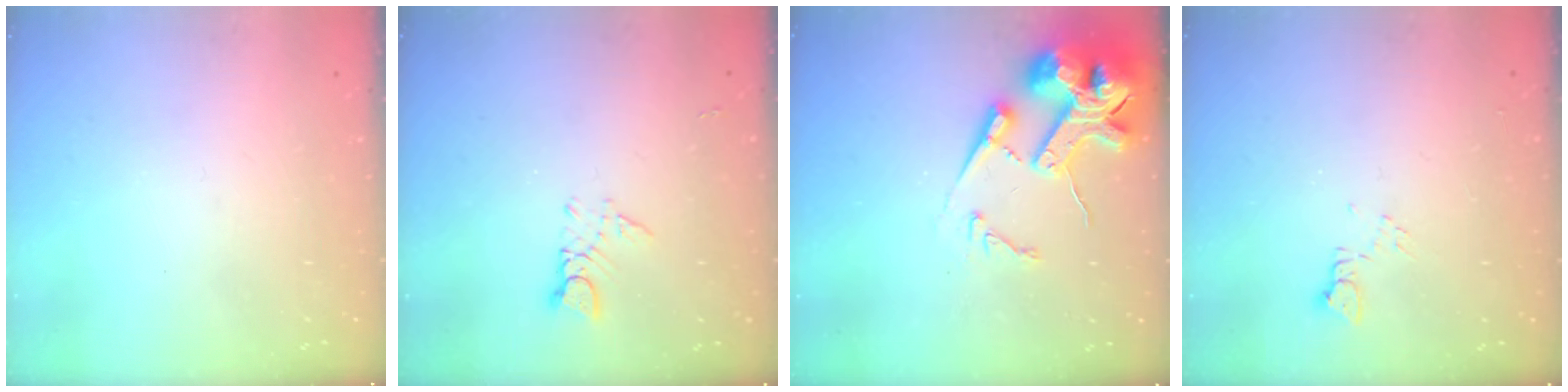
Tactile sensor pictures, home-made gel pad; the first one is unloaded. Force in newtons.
{"total": 3.1, "press": 3.1, "slide": 0.3}
{"total": 18.5, "press": 18.3, "slide": 2.7}
{"total": 3.6, "press": 3.6, "slide": 0.5}